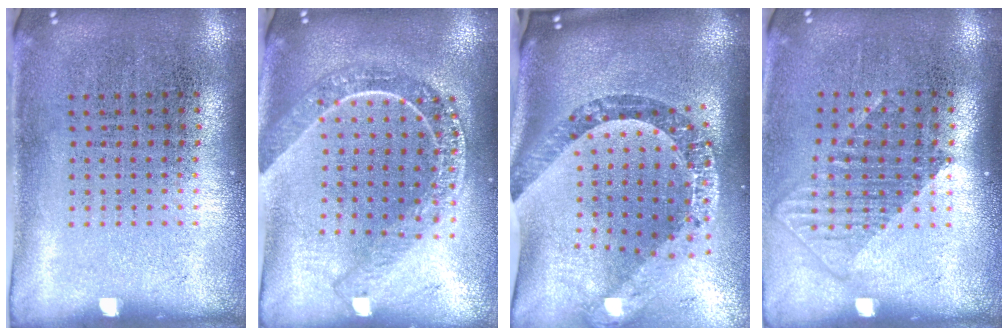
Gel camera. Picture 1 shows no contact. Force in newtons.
{"total": 2.2, "press": 1.9, "slide": 1.2}
{"total": 3.0, "press": 2.2, "slide": 2.0}
{"total": 1.2, "press": 1.0, "slide": 0.8}